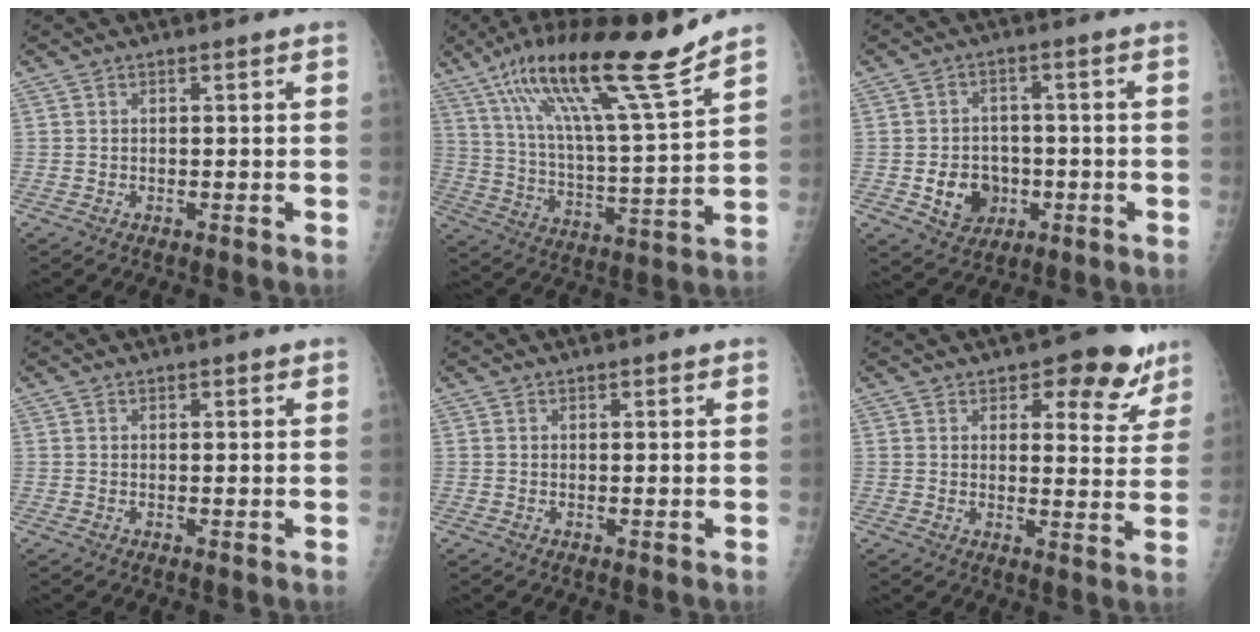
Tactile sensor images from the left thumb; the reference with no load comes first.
{"total": 20.5, "force": [14.5, 1.4, 14.5], "torque": [-0.232, -0.059, 0.254]}
{"total": 8.2, "force": [-2.1, 6.8, 4.0], "torque": [-0.033, 0.011, -0.028]}
{"total": 0.9, "force": [0.6, 0.4, 0.6], "torque": [-0.003, -0.001, 0.008]}
{"total": 0.7, "force": [0.5, 0.3, 0.4], "torque": [-0.002, -0.001, 0.006]}
{"total": 10.1, "force": [6.7, 4.8, 5.8], "torque": [-0.023, -0.035, 0.086]}